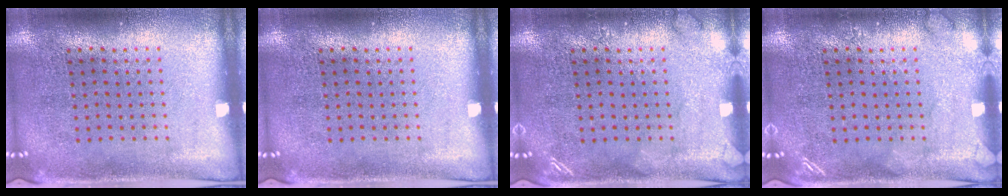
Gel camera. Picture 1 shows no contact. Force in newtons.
{"total": 0.0}
{"total": 1.5, "press": 1.5, "slide": 0.2}
{"total": 1.5, "press": 1.5, "slide": 0.2}